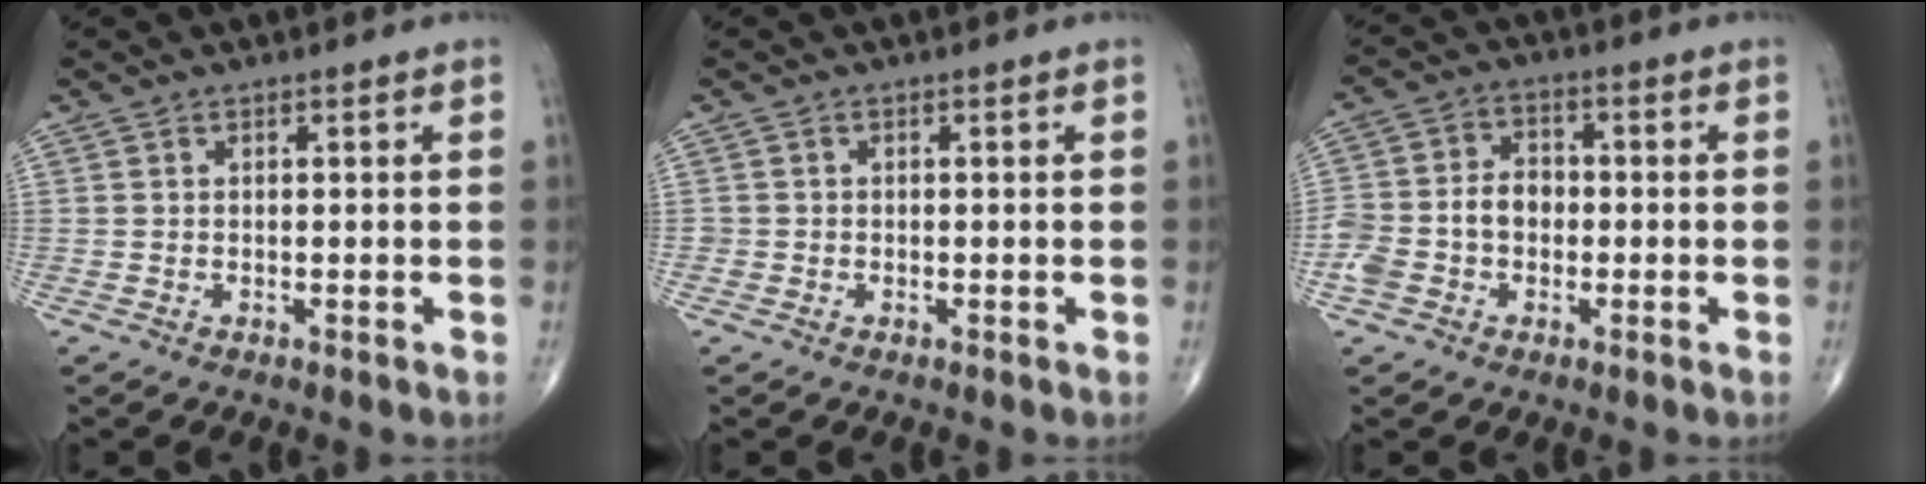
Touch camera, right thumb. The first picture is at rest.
{"total": 0.8, "force": [-0.3, 0.7, 0.0], "torque": [0.004, 0.006, -0.006]}
{"total": 8.9, "force": [-1.7, 6.8, 5.6], "torque": [-0.100, 0.034, -0.038]}